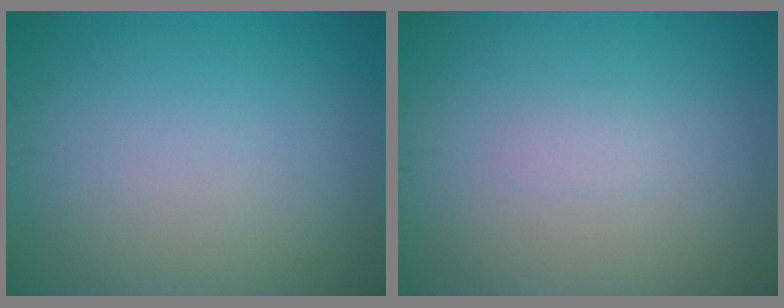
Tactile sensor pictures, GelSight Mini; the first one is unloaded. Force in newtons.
{"total": 0.7, "press": 0.7, "slide": 0.1}